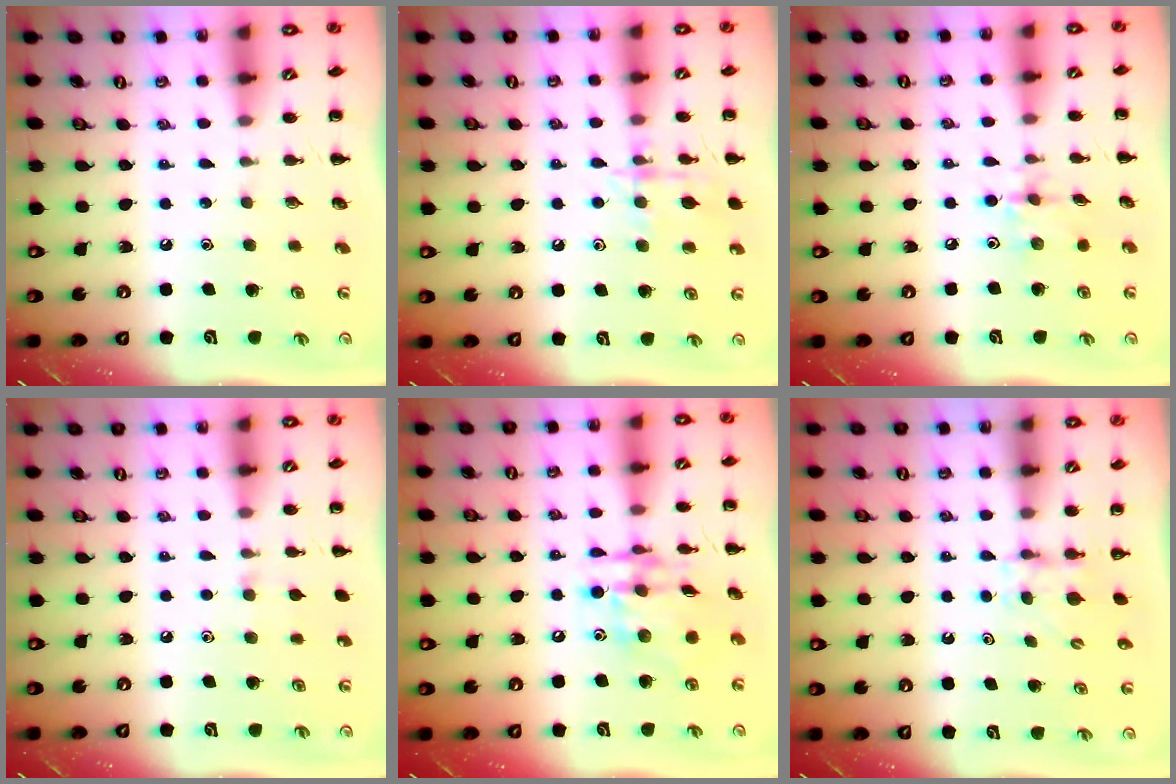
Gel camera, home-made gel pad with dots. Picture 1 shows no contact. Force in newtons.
{"total": 11.7, "press": 11.7, "slide": 1.0}
{"total": 4.8, "press": 4.8, "slide": 0.4}
{"total": 5.5, "press": 5.1, "slide": 2.0}
{"total": 14.9, "press": 14.7, "slide": 2.6}
{"total": 3.8, "press": 3.5, "slide": 1.6}